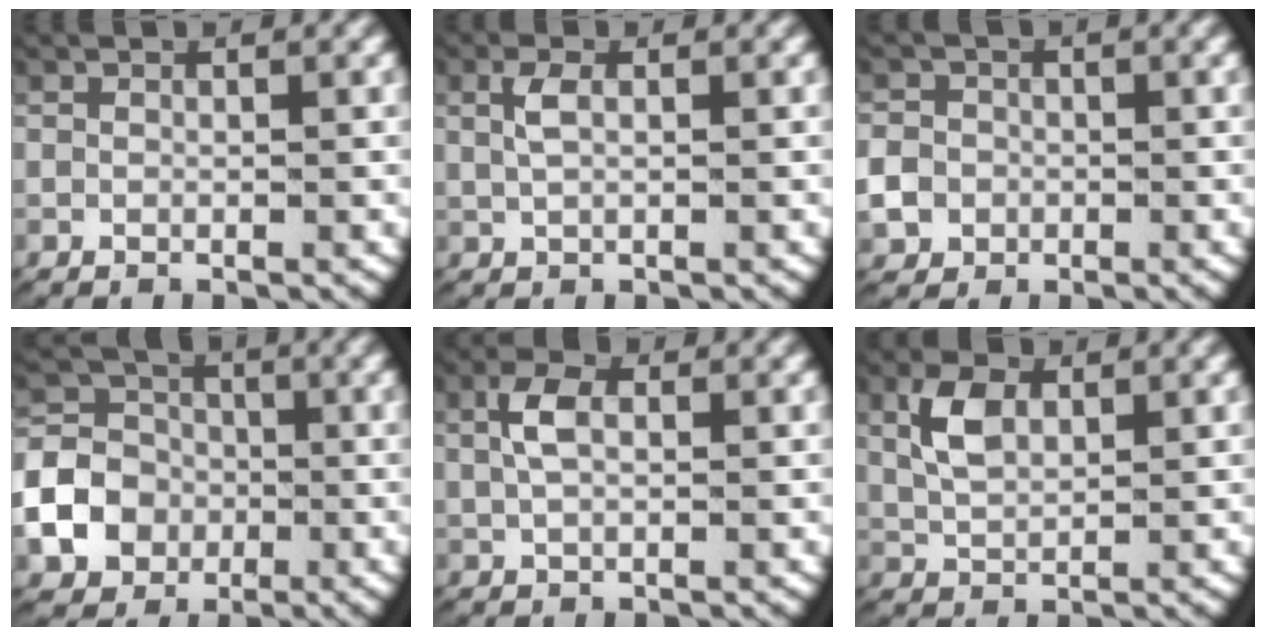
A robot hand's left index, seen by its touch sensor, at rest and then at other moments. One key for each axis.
{"total": 1.6, "fx": 0.5, "fy": 0.5, "fz": 1.4, "tx": -0.040, "ty": -0.001, "tz": 0.013}
{"total": 4.6, "fx": -0.9, "fy": 4.3, "fz": 1.3, "tx": -0.045, "ty": -0.013, "tz": -0.017}
{"total": 10.5, "fx": -2.0, "fy": 9.6, "fz": 3.8, "tx": -0.095, "ty": -0.032, "tz": -0.040}
{"total": 2.8, "fx": 0.7, "fy": 1.5, "fz": 2.2, "tx": -0.059, "ty": 0.001, "tz": 0.014}
{"total": 3.5, "fx": 1.2, "fy": 2.0, "fz": 2.6, "tx": -0.063, "ty": -0.005, "tz": 0.030}